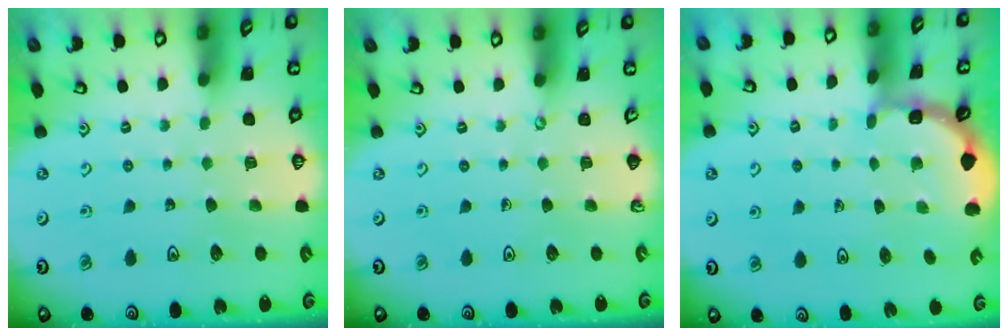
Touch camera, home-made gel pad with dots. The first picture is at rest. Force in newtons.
{"total": 0.0}
{"total": 1.8, "press": 1.8, "slide": 0.3}